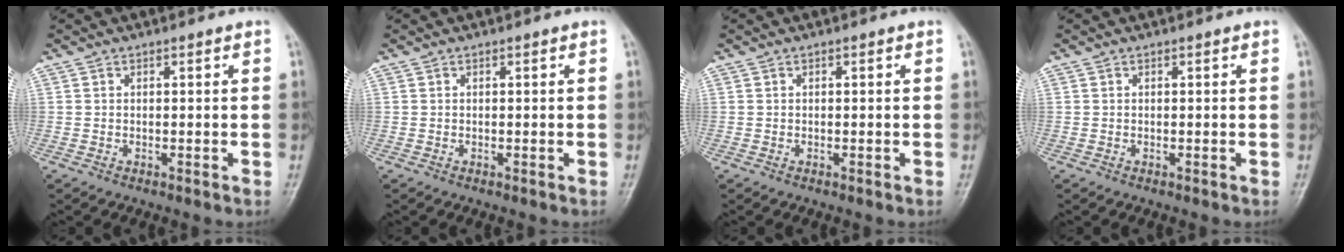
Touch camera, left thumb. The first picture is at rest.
{"total": 0.0}
{"total": 0.0}
{"total": 0.0}